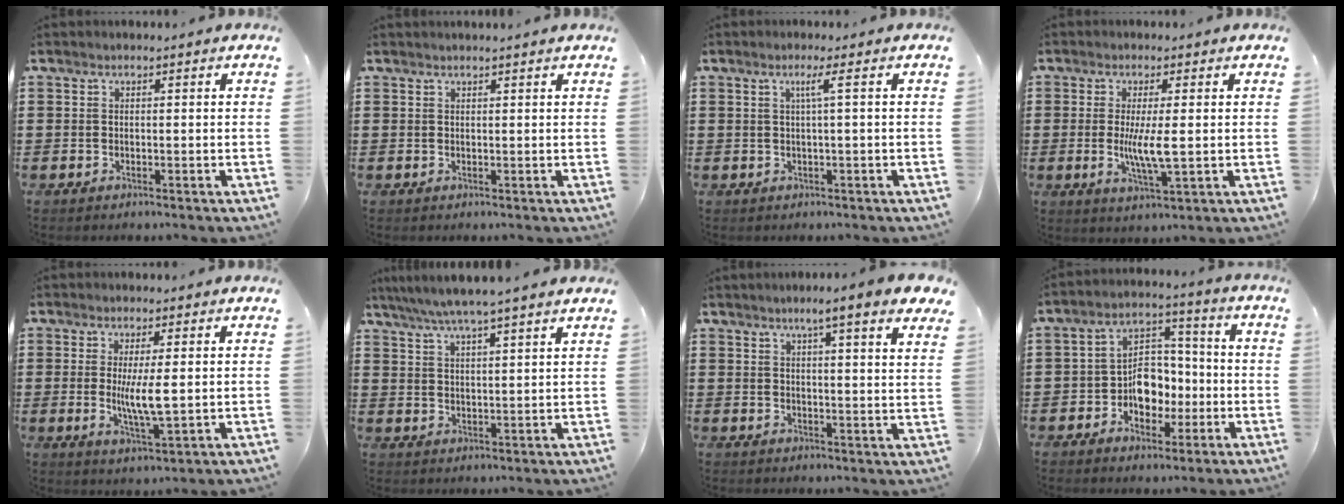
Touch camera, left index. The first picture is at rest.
{"total": 0.8, "force": [0.7, -0.1, 0.2], "torque": [-0.004, -0.002, 0.015]}
{"total": 2.2, "force": [0.6, -0.4, 2.1], "torque": [-0.041, 0.000, 0.006]}
{"total": 5.8, "force": [-0.1, 0.8, 5.8], "torque": [-0.108, -0.007, -0.005]}
{"total": 5.8, "force": [0.3, 1.0, 5.7], "torque": [-0.112, -0.005, 0.001]}
{"total": 4.9, "force": [4.4, -0.3, 2.1], "torque": [-0.056, -0.019, 0.075]}
{"total": 5.2, "force": [4.0, -0.4, 3.3], "torque": [-0.070, -0.015, 0.063]}
{"total": 7.2, "force": [-2.0, 5.7, 3.9], "torque": [-0.061, 0.015, -0.036]}